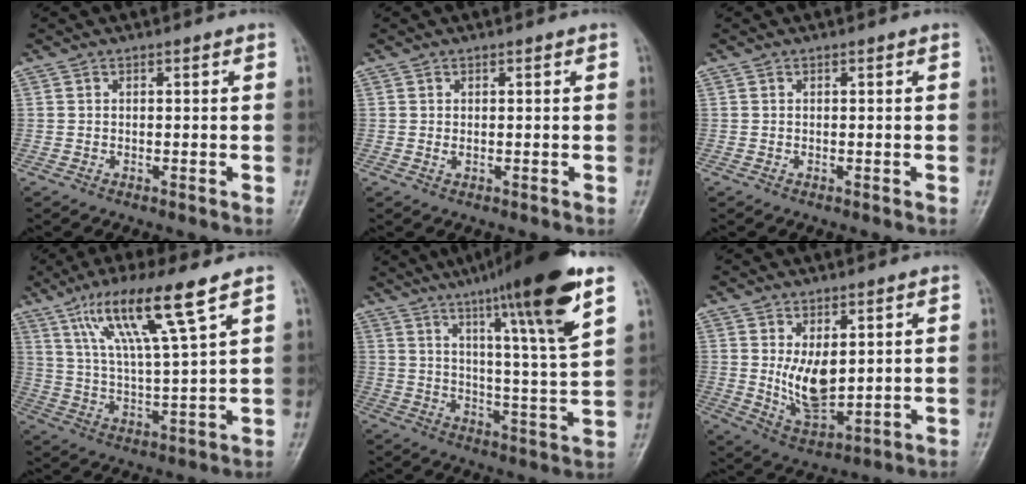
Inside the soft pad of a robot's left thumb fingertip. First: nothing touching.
{"total": 0.9, "force": [0.2, 0.4, 0.7], "torque": [-0.014, 0.000, 0.007]}
{"total": 0.0}
{"total": 14.4, "force": [8.4, 1.3, 11.6], "torque": [-0.219, -0.028, 0.160]}
{"total": 19.8, "force": [11.6, 1.1, 16.0], "torque": [-0.228, -0.048, 0.173]}
{"total": 9.0, "force": [1.6, 4.7, 7.5], "torque": [-0.115, -0.026, 0.047]}